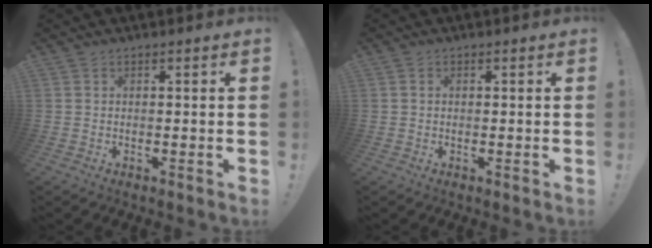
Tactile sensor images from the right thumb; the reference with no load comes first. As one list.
[{"total": 0.7, "force": [0.0, 0.7, 0.2], "torque": [-0.005, 0.004, 0.000]}]